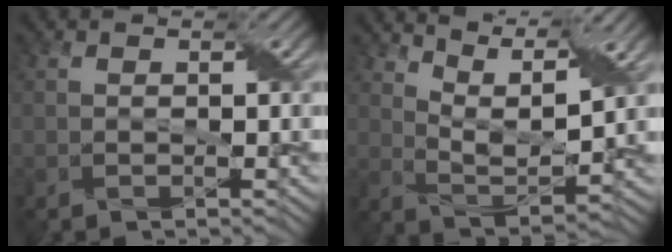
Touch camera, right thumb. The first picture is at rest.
{"total": 9.4, "force": [7.1, 2.0, 5.7], "torque": [-0.113, -0.012, 0.124]}